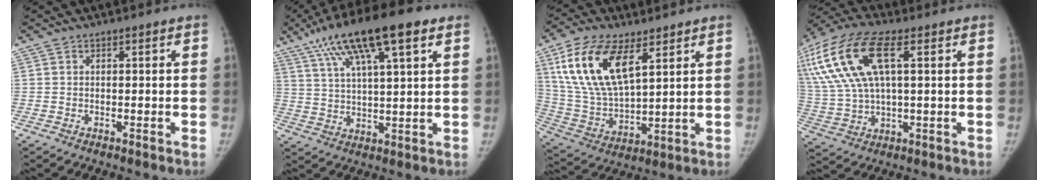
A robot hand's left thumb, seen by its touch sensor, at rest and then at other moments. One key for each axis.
{"total": 18.0, "fx": 9.6, "fy": 4.5, "fz": 14.6, "tx": -0.243, "ty": 0.002, "tz": 0.166}
{"total": 17.9, "fx": 8.4, "fy": 8.4, "fz": 13.4, "tx": -0.245, "ty": -0.026, "tz": 0.168}
{"total": 21.8, "fx": 6.9, "fy": 9.6, "fz": 18.3, "tx": -0.418, "ty": 0.023, "tz": 0.131}